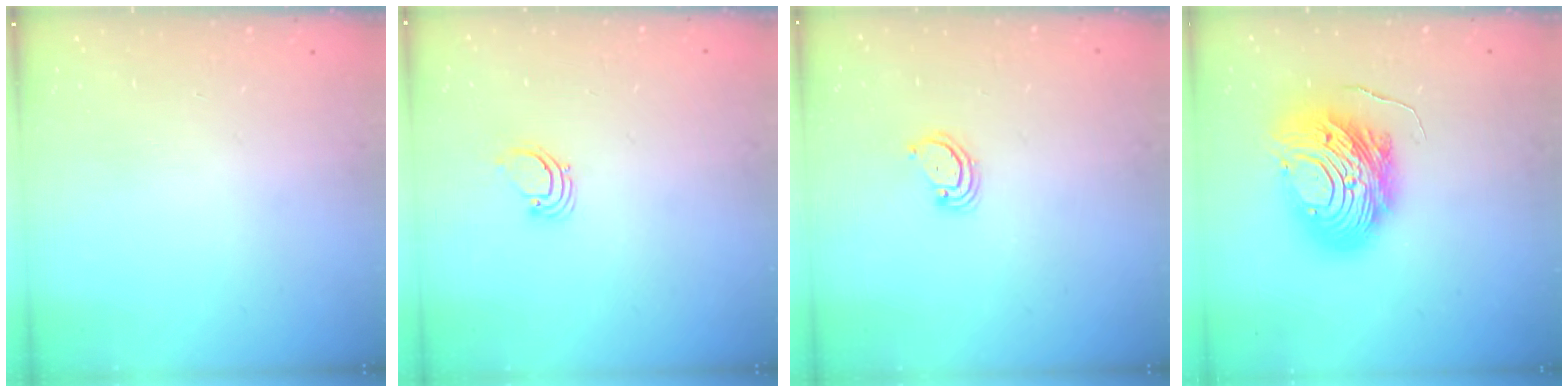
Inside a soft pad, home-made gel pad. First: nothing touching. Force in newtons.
{"total": 1.9, "press": 1.9, "slide": 0.1}
{"total": 2.9, "press": 2.9, "slide": 0.2}
{"total": 14.9, "press": 14.8, "slide": 1.4}